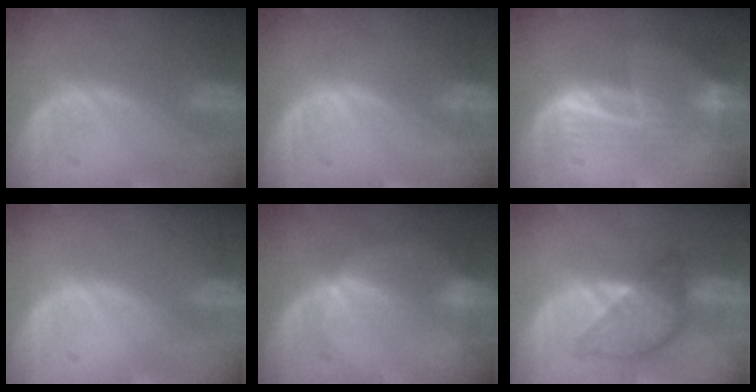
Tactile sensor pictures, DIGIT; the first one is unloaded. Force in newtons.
{"total": 0.0}
{"total": 6.8, "press": 6.4, "slide": 2.3}
{"total": 0.0}
{"total": 3.4, "press": 3.2, "slide": 1.1}
{"total": 6.3, "press": 6.3, "slide": 0.3}